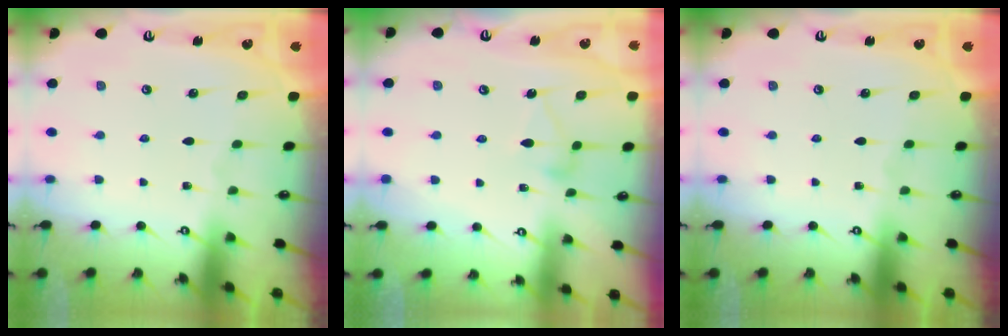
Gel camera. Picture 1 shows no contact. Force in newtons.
{"total": 8.2, "press": 8.2, "slide": 0.3}
{"total": 0.0}